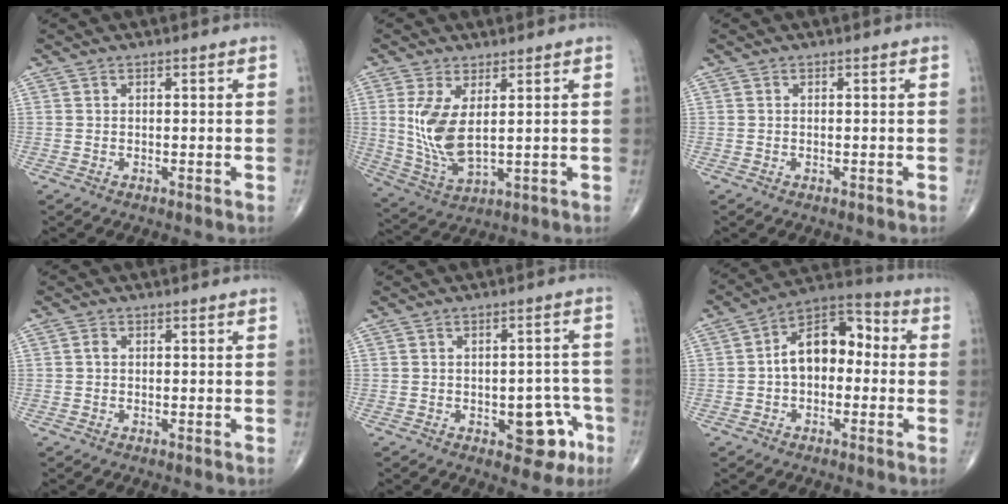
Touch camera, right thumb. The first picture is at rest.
{"total": 9.7, "force": [1.8, 4.2, 8.6], "torque": [-0.180, -0.021, 0.049]}
{"total": 0.0}
{"total": 0.8, "force": [0.0, 0.6, 0.5], "torque": [-0.006, 0.001, -0.004]}
{"total": 8.3, "force": [-3.5, 4.5, 6.1], "torque": [-0.038, 0.026, -0.037]}
{"total": 12.0, "force": [-0.2, 7.6, 9.3], "torque": [-0.121, 0.043, -0.020]}